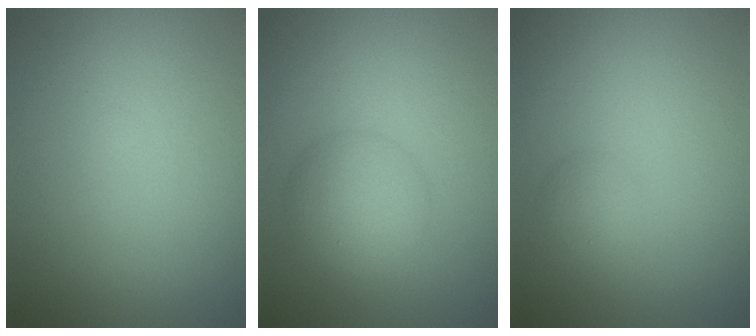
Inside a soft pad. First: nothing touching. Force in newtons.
{"total": 4.8, "press": 4.8, "slide": 0.2}
{"total": 1.6, "press": 1.5, "slide": 0.1}